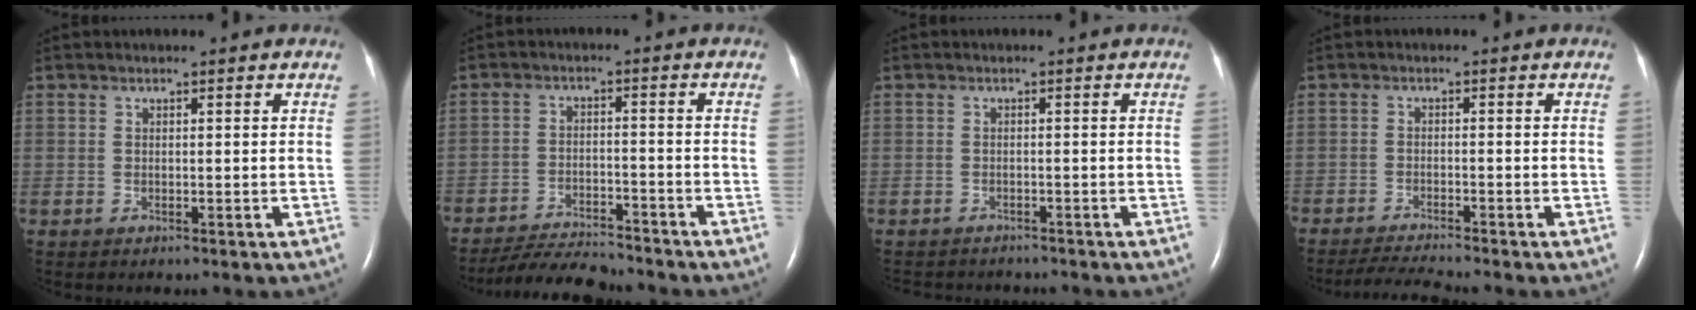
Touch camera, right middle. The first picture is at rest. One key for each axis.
{"total": 9.1, "fx": -8.8, "fy": 1.0, "fz": 2.4, "tx": -0.036, "ty": -0.014, "tz": -0.146}
{"total": 6.6, "fx": -6.1, "fy": 1.9, "fz": 1.6, "tx": -0.019, "ty": -0.004, "tz": -0.078}
{"total": 4.7, "fx": -4.4, "fy": -0.9, "fz": 1.6, "tx": -0.030, "ty": -0.022, "tz": -0.078}